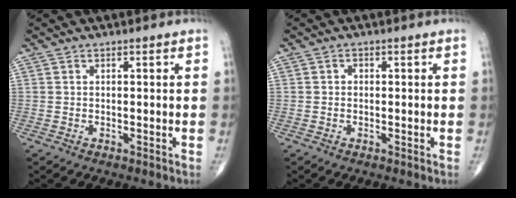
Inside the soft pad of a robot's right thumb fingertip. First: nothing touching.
{"total": 0.7, "force": [-0.1, 0.6, 0.3], "torque": [0.002, 0.003, -0.004]}